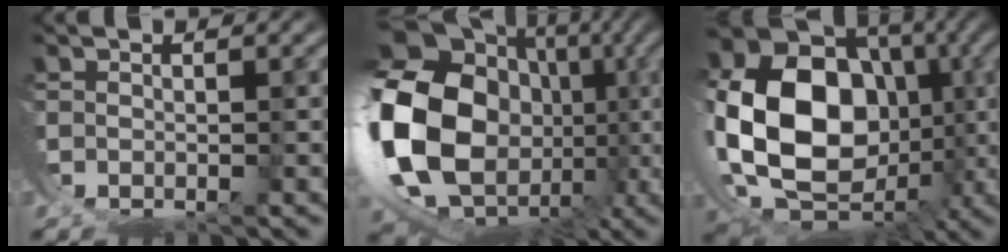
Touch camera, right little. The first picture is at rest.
{"total": 21.9, "force": [-2.5, 17.1, 13.5], "torque": [-0.302, -0.069, -0.025]}
{"total": 19.3, "force": [-2.6, 14.4, 12.6], "torque": [-0.295, -0.091, -0.007]}